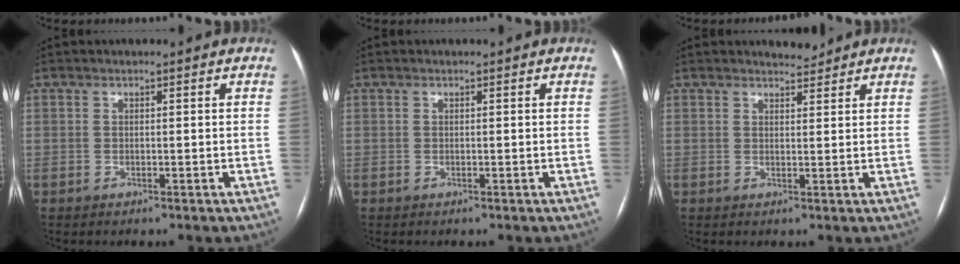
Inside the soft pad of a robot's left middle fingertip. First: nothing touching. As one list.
[{"total": 0.0}, {"total": 2.0, "force": [2.0, 0.4, 0.2], "torque": [-0.004, -0.004, 0.031]}]